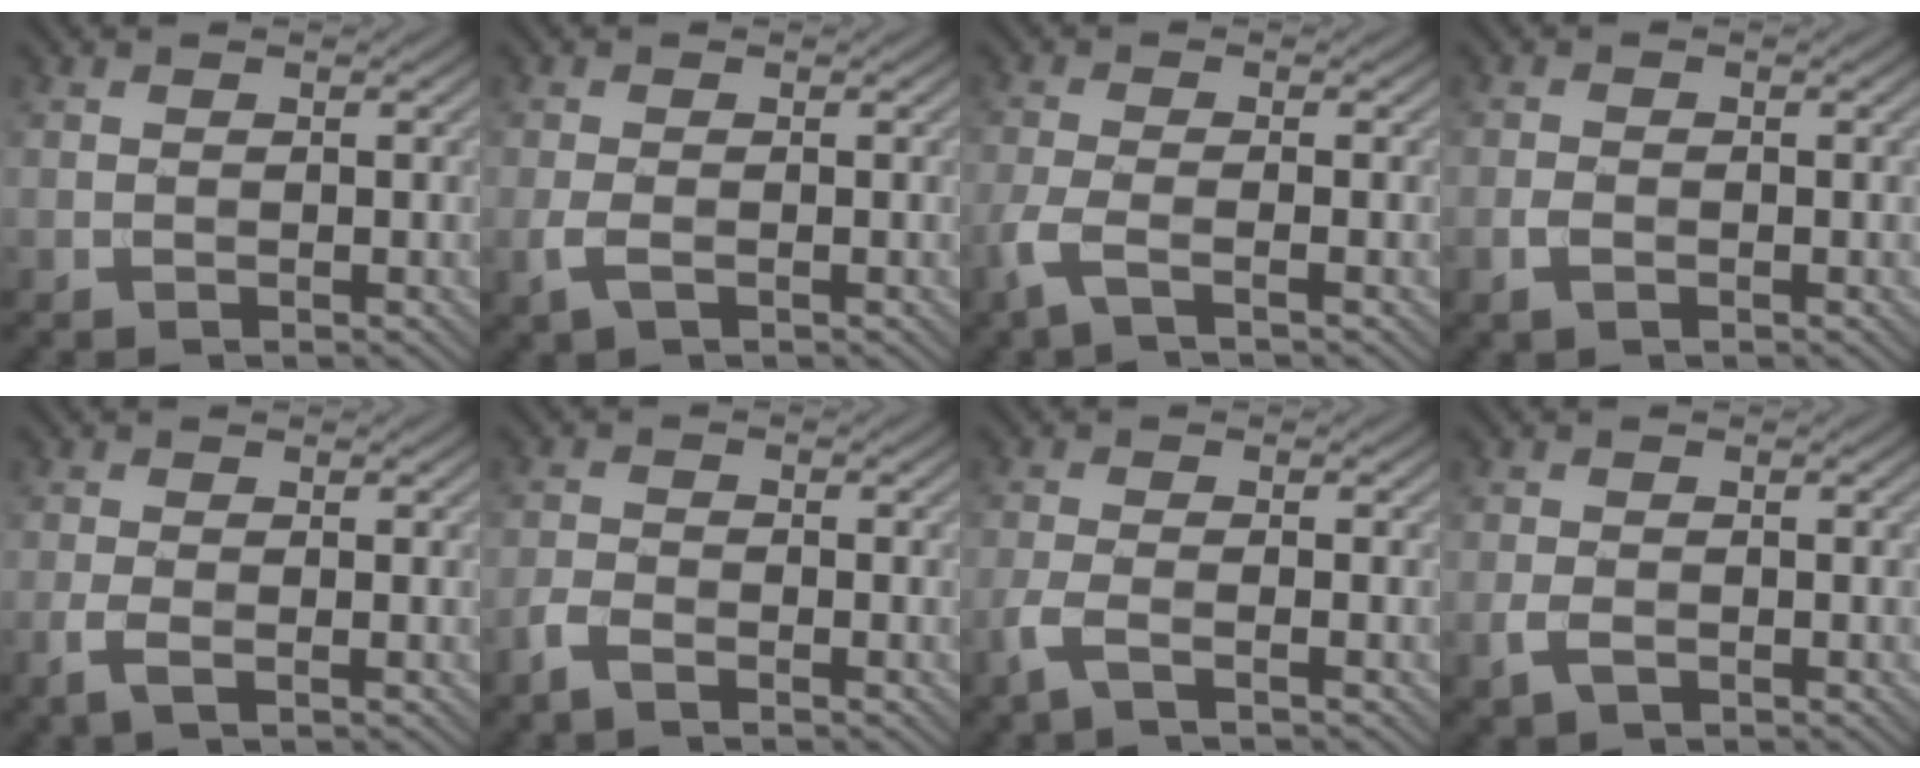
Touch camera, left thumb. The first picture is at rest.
{"total": 2.2, "force": [-0.8, 0.9, 1.8], "torque": [-0.052, -0.005, -0.021]}
{"total": 3.6, "force": [-1.9, 0.7, 2.9], "torque": [-0.066, -0.001, -0.055]}
{"total": 1.6, "force": [-0.8, 0.8, 1.2], "torque": [-0.027, -0.002, -0.017]}
{"total": 2.2, "force": [-0.9, 0.6, 1.9], "torque": [-0.048, -0.002, -0.024]}
{"total": 2.5, "force": [-1.8, 0.9, 1.5], "torque": [-0.038, -0.002, -0.044]}
{"total": 3.0, "force": [-1.7, 0.6, 2.4], "torque": [-0.055, -0.001, -0.048]}
{"total": 2.4, "force": [-1.1, 1.4, 1.6], "torque": [-0.044, -0.007, -0.024]}